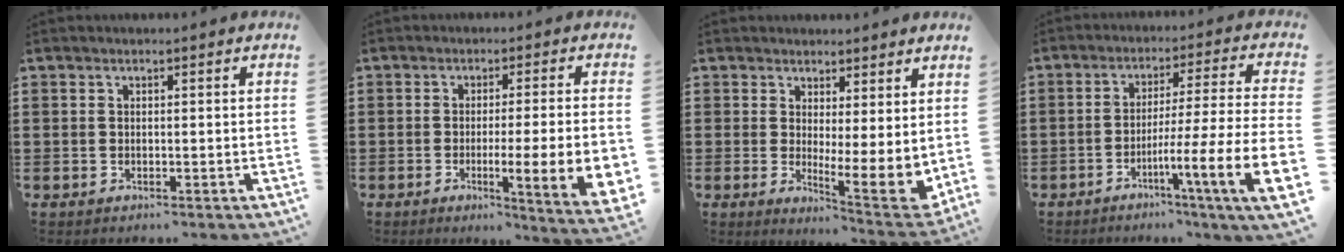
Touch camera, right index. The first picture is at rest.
{"total": 7.3, "force": [-1.5, 0.6, 7.1], "torque": [-0.106, -0.016, -0.027]}
{"total": 4.0, "force": [1.7, 0.7, 3.6], "torque": [-0.051, -0.039, 0.029]}
{"total": 5.9, "force": [-2.6, -0.3, 5.3], "torque": [-0.097, -0.037, -0.061]}